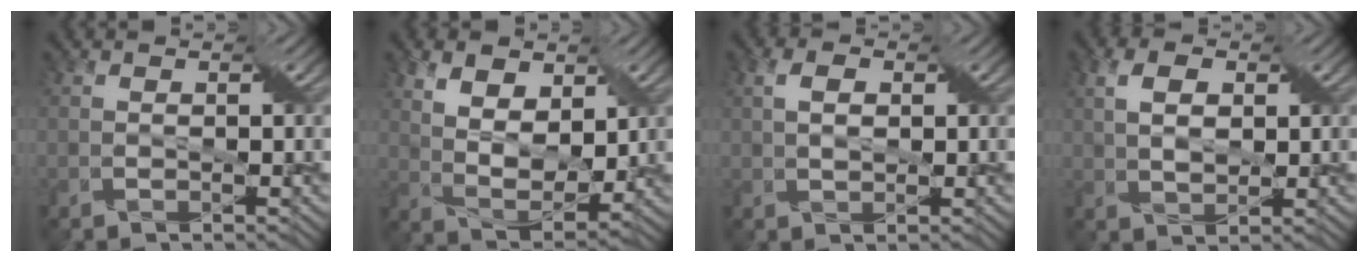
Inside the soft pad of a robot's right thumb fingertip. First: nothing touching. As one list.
[{"total": 8.4, "force": [3.8, 4.8, 5.7], "torque": [-0.128, -0.001, 0.070]}, {"total": 3.1, "force": [0.8, 1.8, 2.4], "torque": [-0.049, 0.002, 0.016]}, {"total": 4.7, "force": [1.4, 2.8, 3.5], "torque": [-0.076, 0.003, 0.024]}]